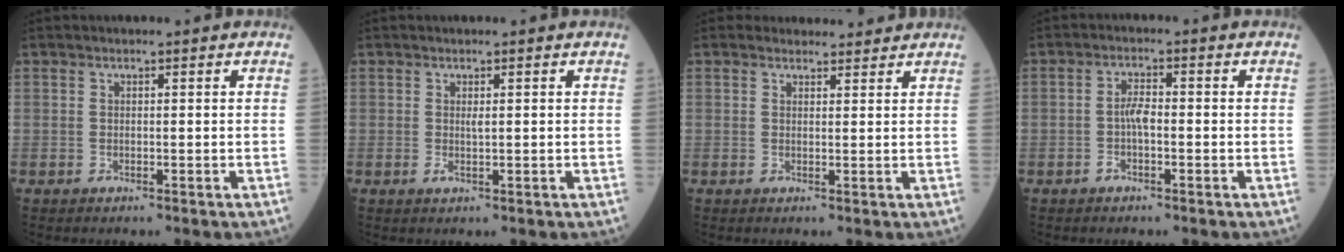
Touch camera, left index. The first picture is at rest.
{"total": 1.1, "force": [0.0, 0.2, 1.0], "torque": [-0.026, -0.004, 0.003]}
{"total": 3.3, "force": [3.1, 1.1, 0.0], "torque": [0.000, 0.009, 0.037]}
{"total": 2.8, "force": [-0.8, 0.8, 2.5], "torque": [-0.051, 0.002, -0.018]}